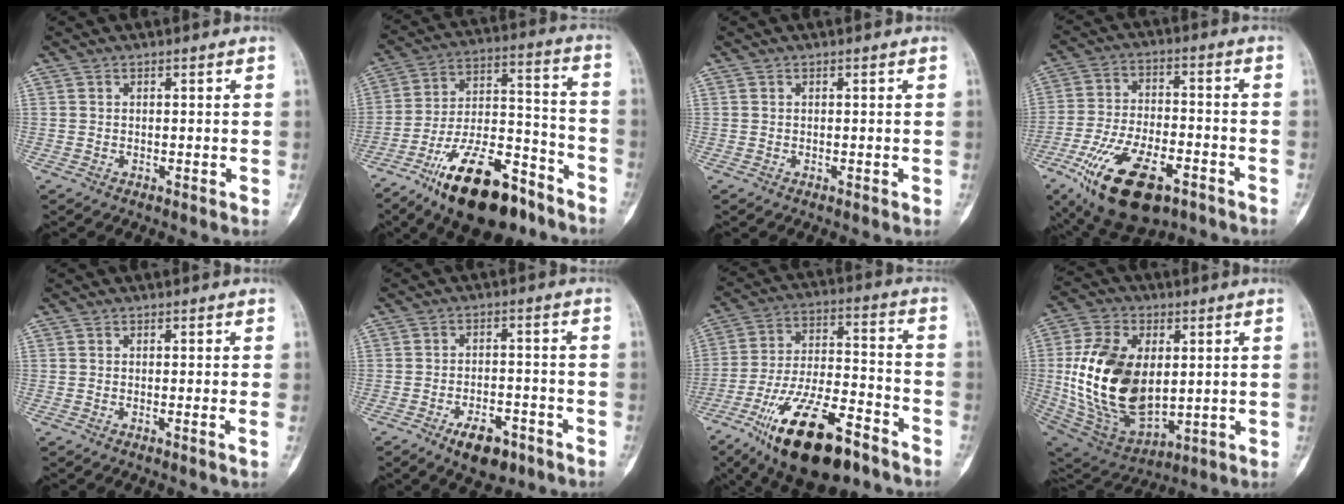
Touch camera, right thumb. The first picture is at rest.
{"total": 22.1, "force": [-14.4, 8.7, 14.4], "torque": [-0.234, 0.088, -0.242]}
{"total": 0.0}
{"total": 19.4, "force": [-10.2, 8.9, 14.0], "torque": [-0.272, 0.030, -0.167]}
{"total": 0.9, "force": [-0.2, -0.4, 0.8], "torque": [-0.006, 0.000, -0.006]}
{"total": 7.7, "force": [-4.6, 3.6, 4.9], "torque": [-0.066, 0.023, -0.068]}
{"total": 22.1, "force": [-13.4, 7.9, 15.6], "torque": [-0.286, 0.063, -0.231]}
{"total": 22.9, "force": [1.6, 13.9, 18.1], "torque": [-0.333, -0.016, 0.047]}